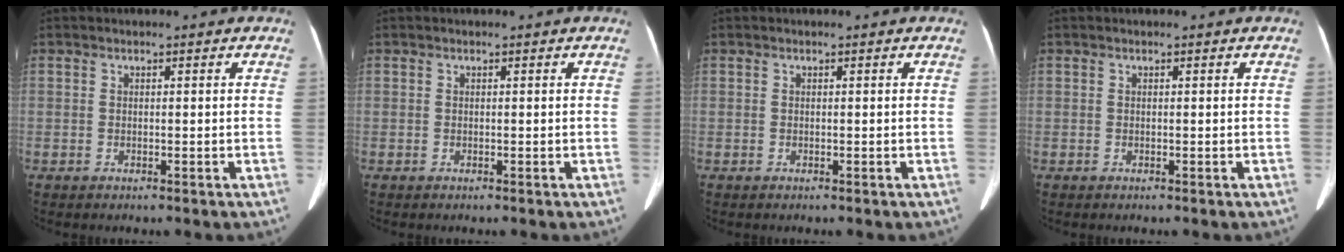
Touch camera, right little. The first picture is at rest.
{"total": 0.0}
{"total": 0.0}
{"total": 0.0}